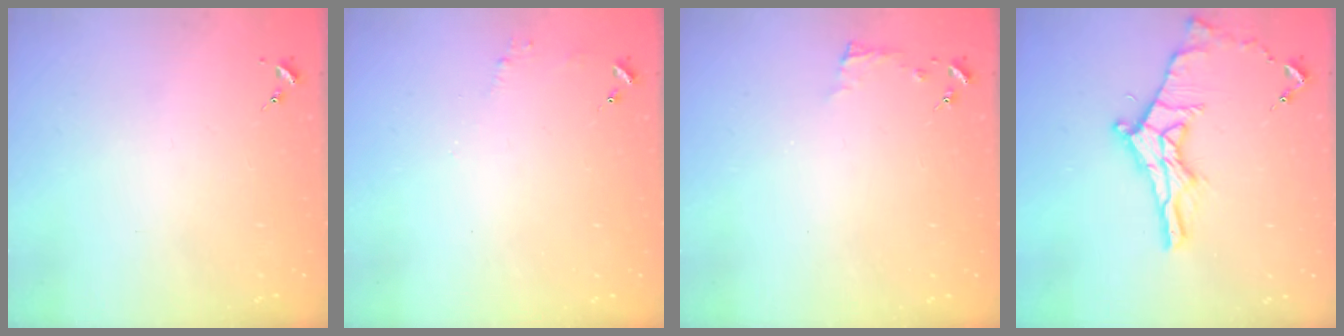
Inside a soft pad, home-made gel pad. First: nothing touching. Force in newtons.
{"total": 4.8, "press": 4.8, "slide": 0.4}
{"total": 3.8, "press": 3.7, "slide": 0.4}
{"total": 13.4, "press": 13.4, "slide": 0.6}